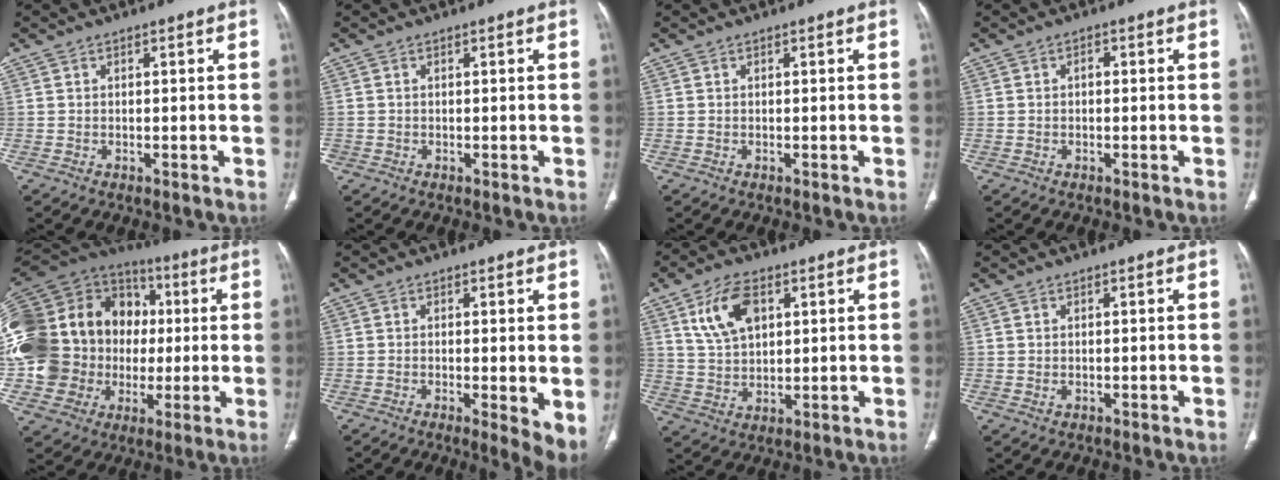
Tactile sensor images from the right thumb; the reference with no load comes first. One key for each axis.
{"total": 0.0}
{"total": 0.0}
{"total": 0.9, "fx": -0.1, "fy": 0.6, "fz": 0.7, "tx": -0.005, "ty": 0.003, "tz": -0.006}
{"total": 32.4, "fx": 1.3, "fy": 25.3, "fz": 20.2, "tx": -0.426, "ty": 0.056, "tz": 0.036}
{"total": 5.4, "fx": -0.5, "fy": 1.3, "fz": 5.2, "tx": -0.079, "ty": -0.018, "tz": -0.009}
{"total": 9.7, "fx": 4.0, "fy": 5.7, "fz": 6.8, "tx": -0.115, "ty": -0.009, "tz": 0.080}
{"total": 0.5, "fx": 0.1, "fy": 0.4, "fz": 0.4, "tx": -0.010, "ty": -0.003, "tz": 0.003}